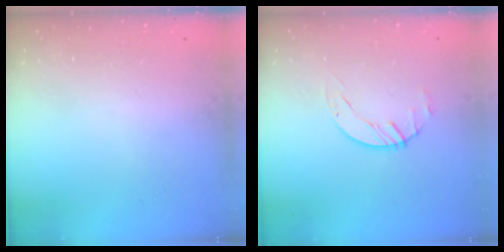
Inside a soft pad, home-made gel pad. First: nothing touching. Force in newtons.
{"total": 1.4, "press": 1.4, "slide": 0.2}